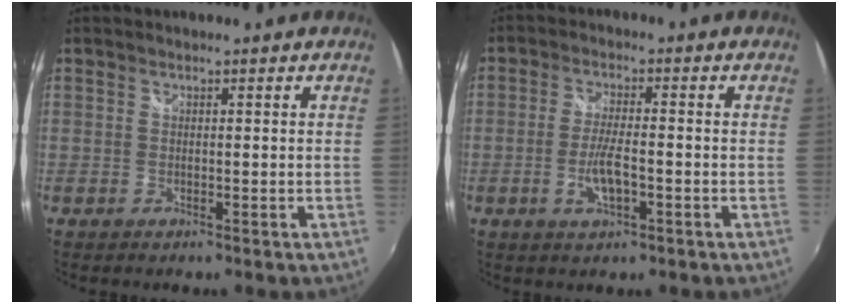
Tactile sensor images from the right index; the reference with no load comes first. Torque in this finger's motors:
{"motor_torque": [0.11, -0.10, 0.26, 0.04]}